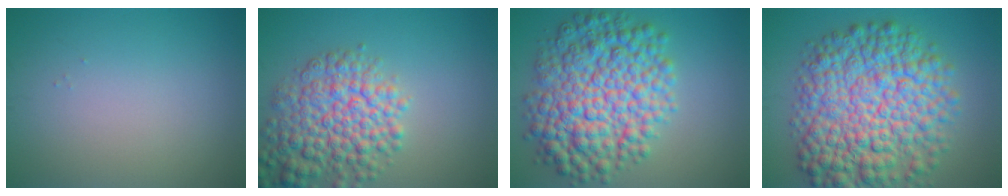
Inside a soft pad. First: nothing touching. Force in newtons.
{"total": 7.2, "press": 7.2, "slide": 0.3}
{"total": 10.7, "press": 10.7, "slide": 0.1}
{"total": 12.8, "press": 12.8, "slide": 0.3}